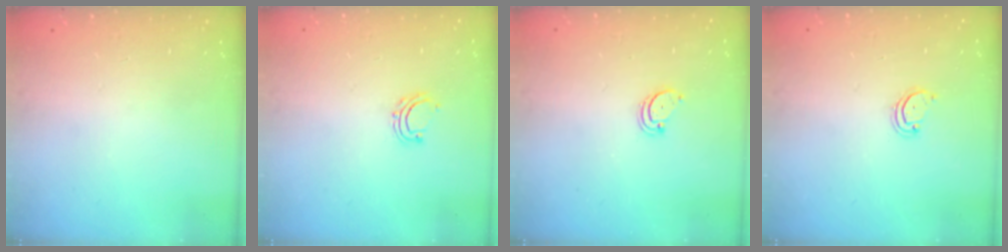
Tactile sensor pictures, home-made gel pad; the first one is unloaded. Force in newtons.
{"total": 5.1, "press": 5.1, "slide": 0.7}
{"total": 1.9, "press": 1.9, "slide": 0.2}
{"total": 2.5, "press": 2.5, "slide": 0.2}